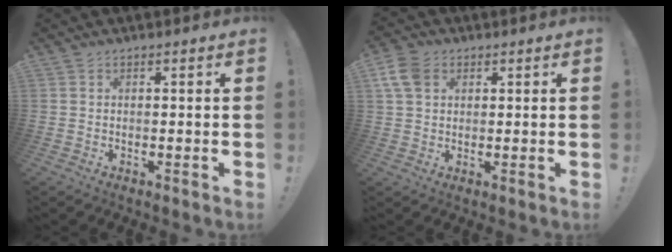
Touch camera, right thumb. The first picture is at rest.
{"total": 7.7, "force": [2.8, 5.7, 4.5], "torque": [-0.087, 0.005, 0.058]}